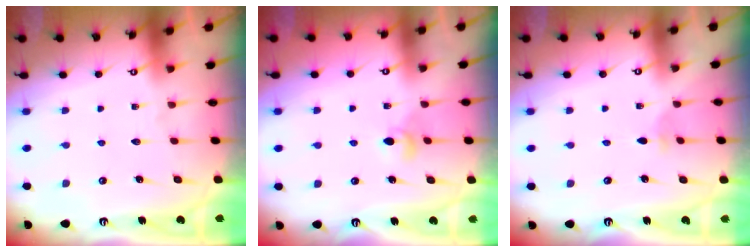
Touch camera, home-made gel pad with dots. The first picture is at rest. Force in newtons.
{"total": 4.0, "press": 3.9, "slide": 0.6}
{"total": 1.8, "press": 1.8, "slide": 0.3}